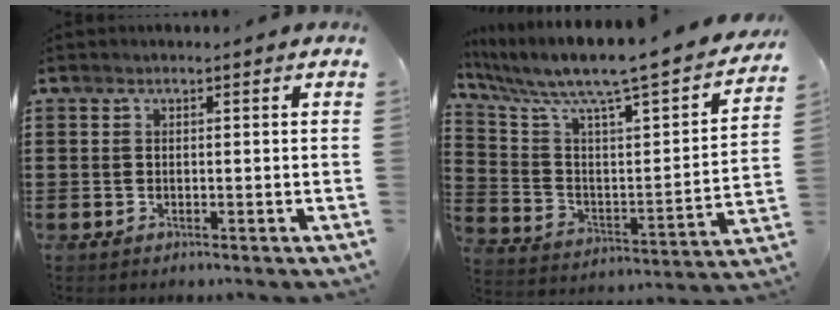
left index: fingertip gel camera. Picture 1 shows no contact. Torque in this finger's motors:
{"motor_torque": [0.86, -0.64, 1.05, 0.21]}